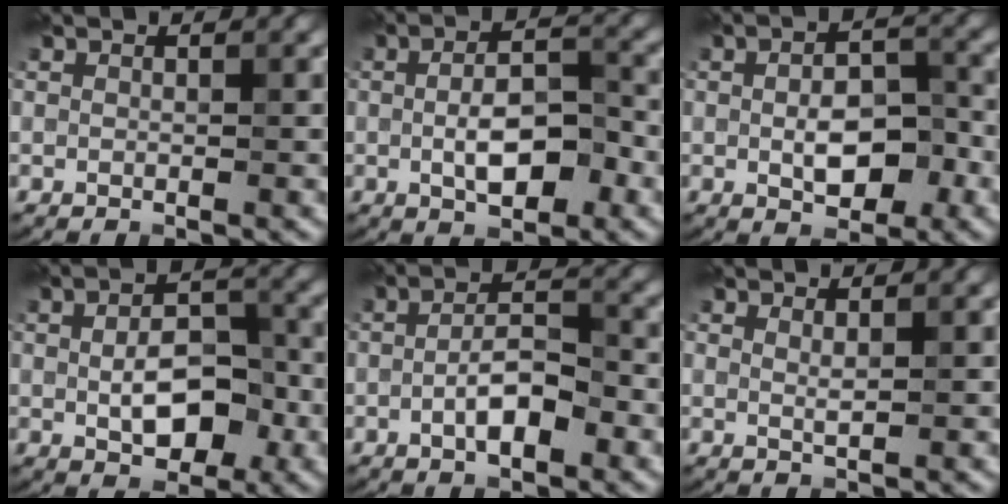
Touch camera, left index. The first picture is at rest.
{"total": 5.4, "force": [-0.9, 2.4, 4.7], "torque": [-0.091, -0.001, -0.015]}
{"total": 5.2, "force": [-0.8, 2.8, 4.3], "torque": [-0.077, -0.003, -0.011]}
{"total": 5.8, "force": [-0.6, 3.3, 4.8], "torque": [-0.083, -0.004, -0.007]}
{"total": 4.1, "force": [-1.4, 1.5, 3.5], "torque": [-0.064, 0.007, -0.030]}
{"total": 1.0, "force": [0.6, 0.3, 0.7], "torque": [-0.011, -0.002, 0.010]}